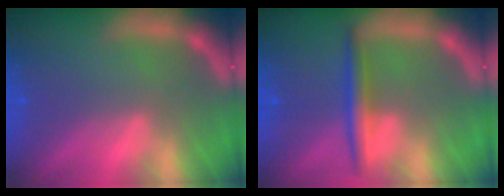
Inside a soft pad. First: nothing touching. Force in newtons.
{"total": 3.0}